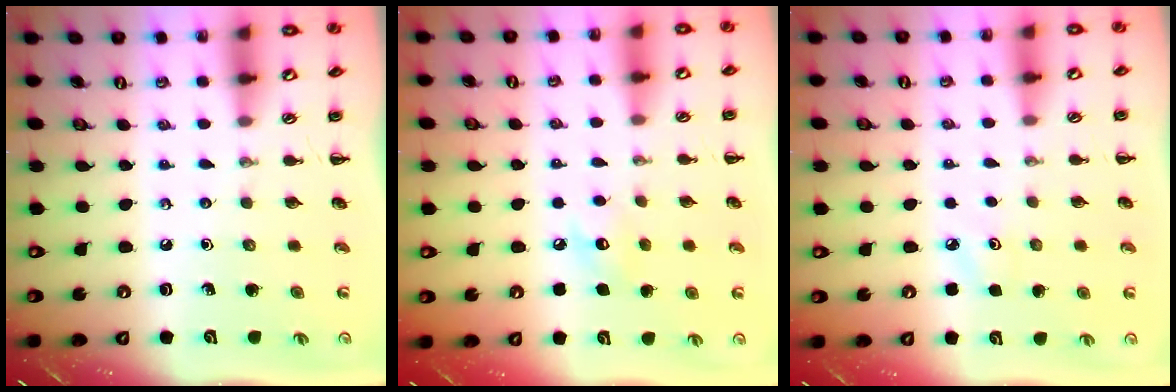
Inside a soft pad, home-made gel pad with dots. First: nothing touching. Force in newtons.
{"total": 5.9, "press": 5.8, "slide": 1.3}
{"total": 5.8, "press": 5.6, "slide": 1.5}